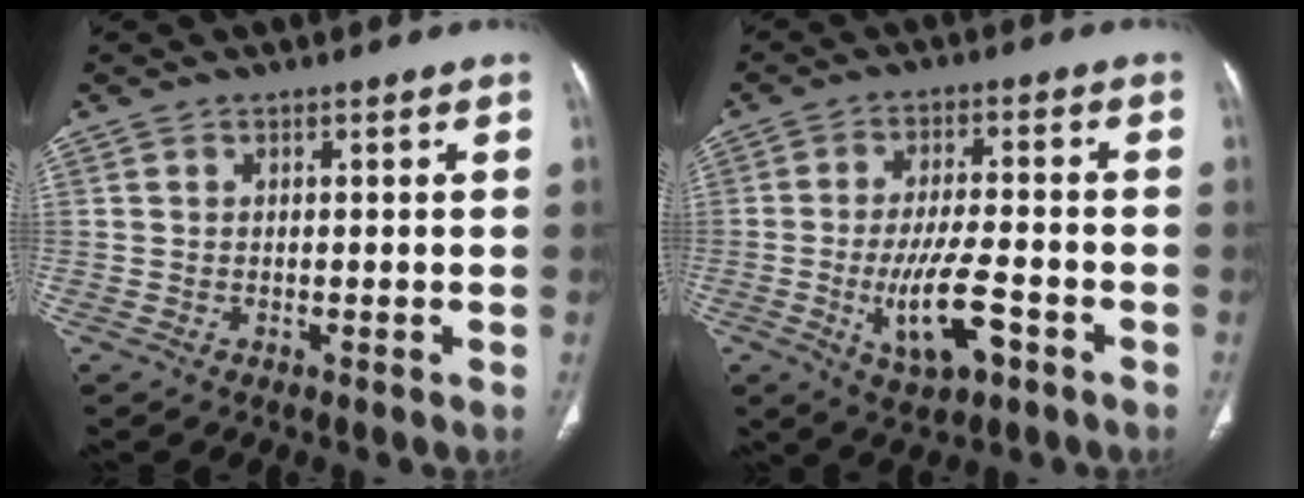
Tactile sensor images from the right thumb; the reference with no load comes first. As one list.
[{"total": 10.5, "force": [-3.9, 3.9, 8.9], "torque": [-0.162, 0.013, -0.063]}]